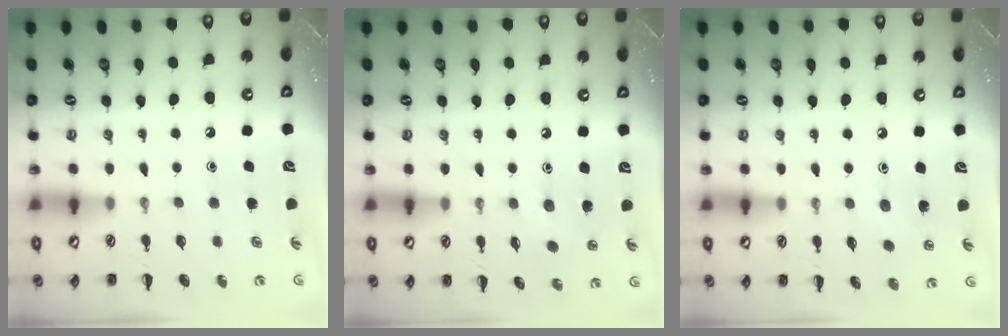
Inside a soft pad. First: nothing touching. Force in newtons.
{"total": 3.8, "press": 3.7, "slide": 1.1}
{"total": 3.8, "press": 3.6, "slide": 1.1}